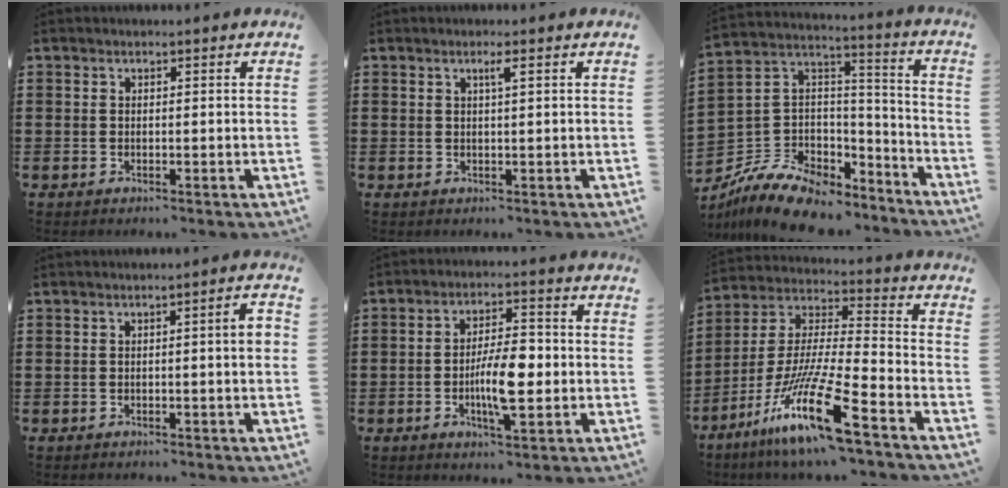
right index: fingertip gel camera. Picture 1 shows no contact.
{"total": 1.3, "force": [0.5, -0.1, 1.2], "torque": [-0.022, -0.001, 0.007]}
{"total": 10.1, "force": [-7.9, 5.2, 3.4], "torque": [-0.088, 0.014, -0.153]}
{"total": 2.4, "force": [-0.4, 0.1, 2.4], "torque": [-0.037, -0.001, -0.009]}
{"total": 8.0, "force": [-1.6, 2.8, 7.3], "torque": [-0.130, 0.000, -0.034]}
{"total": 16.8, "force": [-11.3, 1.5, 12.3], "torque": [-0.255, 0.014, -0.210]}